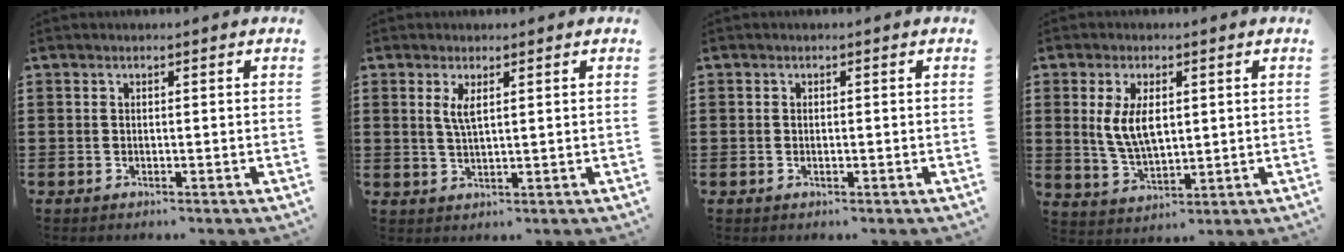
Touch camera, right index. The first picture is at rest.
{"total": 2.9, "force": [1.2, 0.8, 2.5], "torque": [-0.054, 0.004, 0.020]}
{"total": 0.5, "force": [-0.2, 0.1, 0.5], "torque": [-0.010, -0.003, -0.002]}
{"total": 6.9, "force": [1.3, 3.5, 5.9], "torque": [-0.127, 0.006, 0.020]}